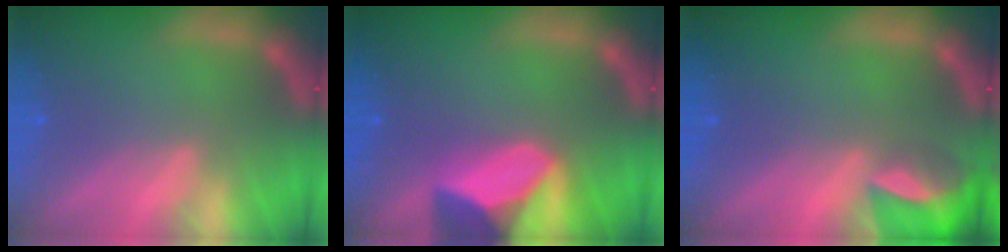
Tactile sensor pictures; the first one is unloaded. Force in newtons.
{"total": 8.9}
{"total": 6.0}